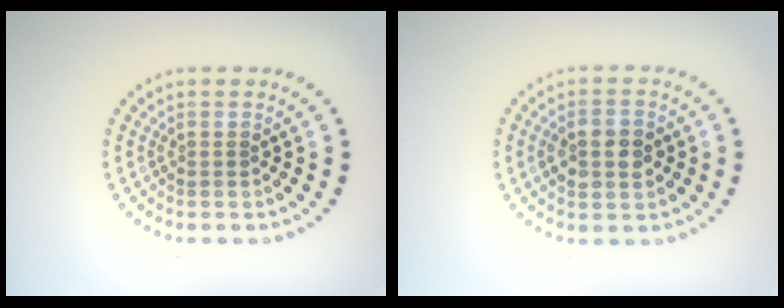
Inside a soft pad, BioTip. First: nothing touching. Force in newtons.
{"total": 3.7, "press": 3.7, "slide": 0.2}